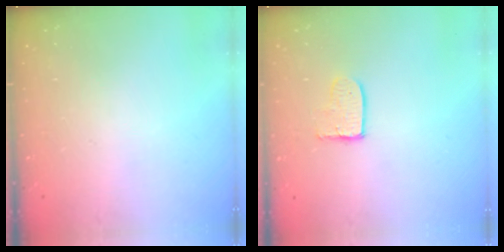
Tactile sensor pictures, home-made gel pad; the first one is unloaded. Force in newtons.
{"total": 5.5, "press": 5.5, "slide": 0.2}